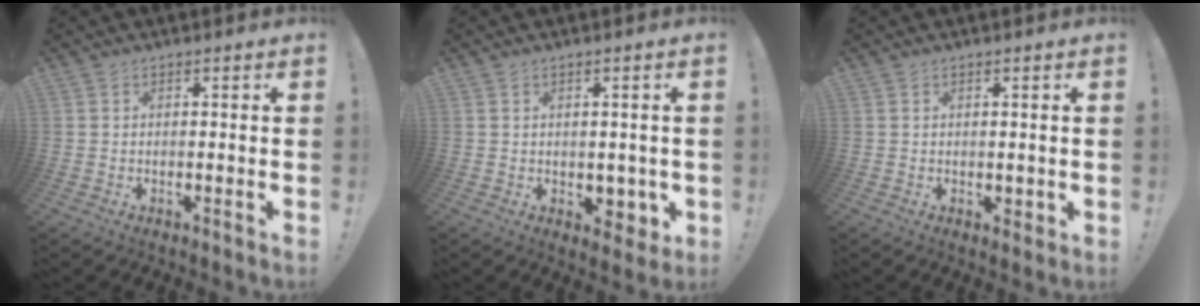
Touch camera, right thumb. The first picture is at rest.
{"total": 4.8, "force": [0.0, 3.9, 2.7], "torque": [-0.017, -0.002, 0.005]}
{"total": 1.5, "force": [0.4, 1.2, 0.8], "torque": [-0.001, -0.003, 0.005]}